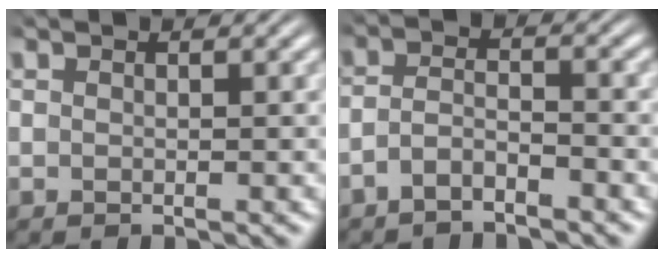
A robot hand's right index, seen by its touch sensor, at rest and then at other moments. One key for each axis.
{"total": 3.5, "fx": -2.7, "fy": 1.7, "fz": 1.4, "tx": -0.030, "ty": -0.013, "tz": -0.046}